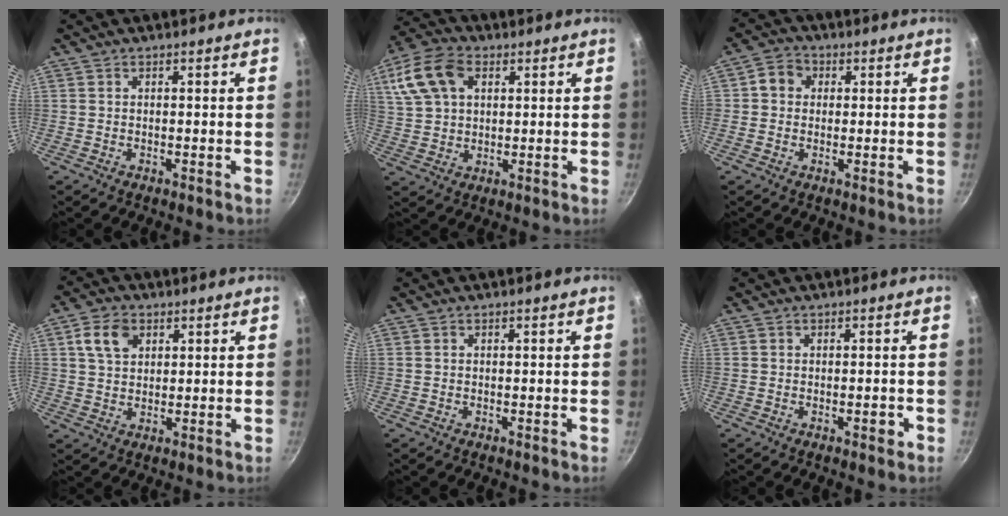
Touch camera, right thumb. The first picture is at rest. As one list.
[{"total": 13.0, "force": [4.7, 8.6, 8.5], "torque": [-0.164, 0.011, 0.082]}, {"total": 4.7, "force": [0.7, 4.1, 2.0], "torque": [-0.013, 0.005, -0.001]}, {"total": 6.8, "force": [2.6, 4.7, 4.1], "torque": [-0.060, 0.001, 0.046]}, {"total": 0.0}, {"total": 1.8, "force": [-0.7, 0.8, 1.5], "torque": [-0.011, 0.007, -0.011]}]